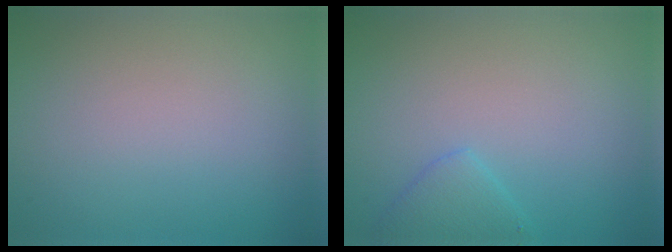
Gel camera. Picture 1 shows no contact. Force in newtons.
{"total": 2.1, "press": 2.1, "slide": 0.1}